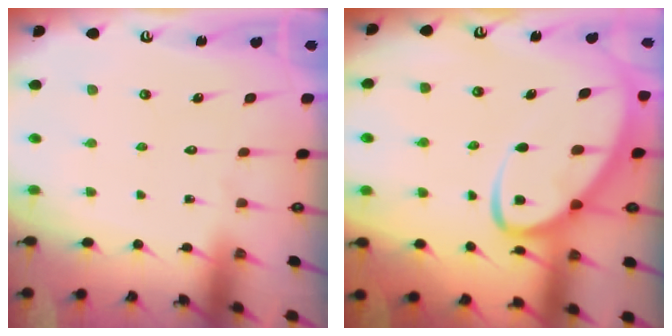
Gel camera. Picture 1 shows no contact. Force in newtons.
{"total": 8.4, "press": 8.4, "slide": 0.9}